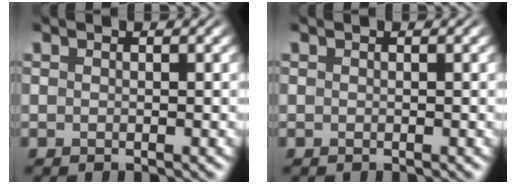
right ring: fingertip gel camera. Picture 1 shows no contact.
{"total": 0.0}